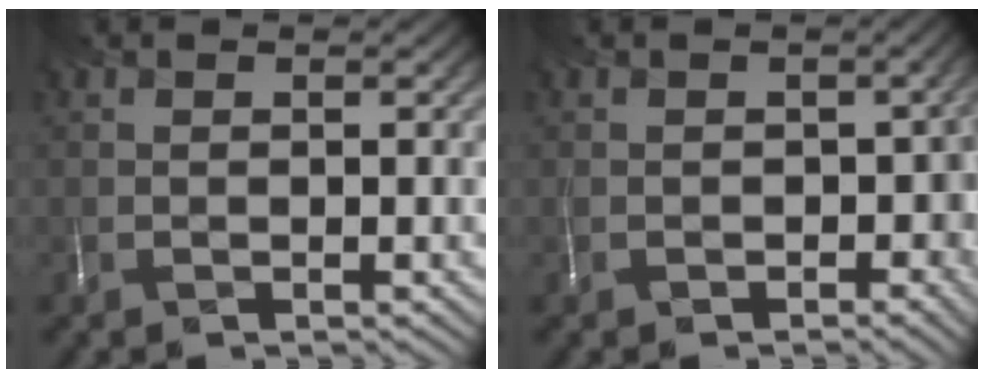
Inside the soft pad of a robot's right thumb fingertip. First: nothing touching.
{"total": 4.0, "force": [-2.0, 2.8, 2.1], "torque": [-0.029, -0.016, -0.031]}